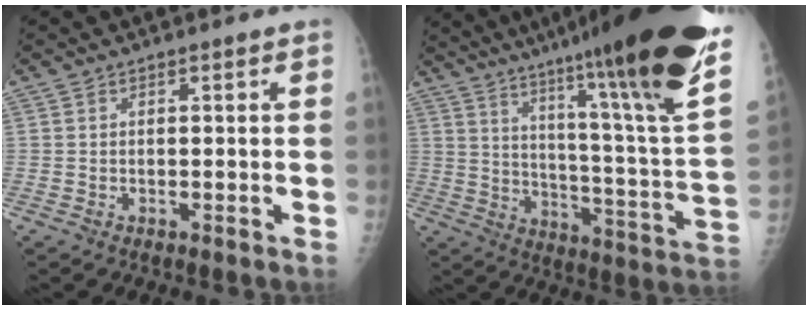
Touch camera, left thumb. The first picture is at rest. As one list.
[{"total": 32.4, "force": [22.7, 1.8, 23.1], "torque": [-0.304, -0.115, 0.326]}]